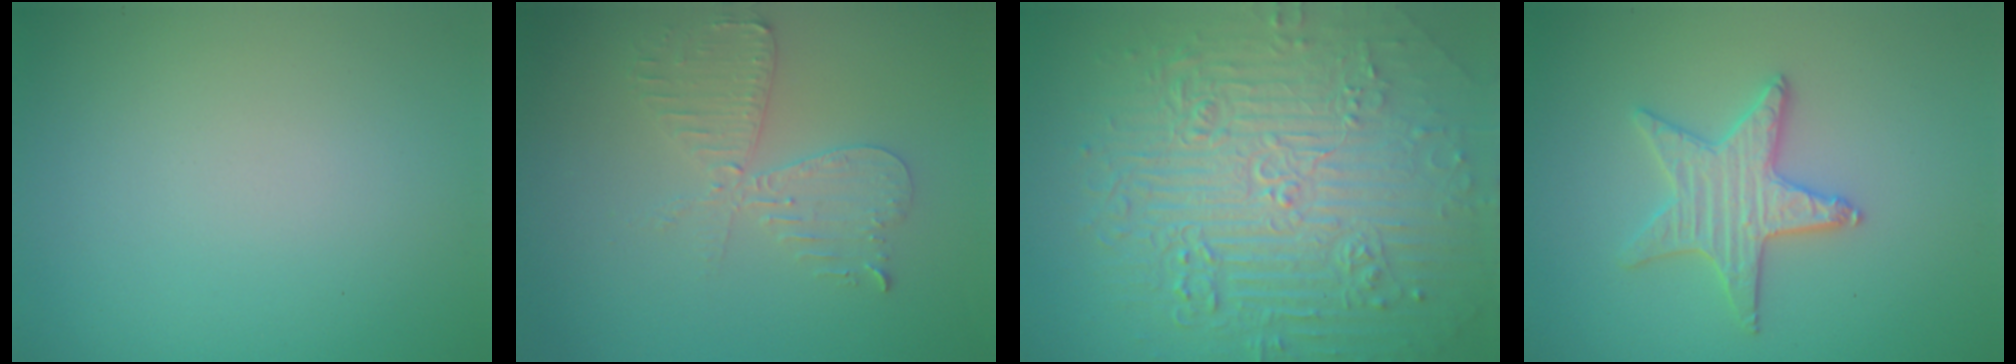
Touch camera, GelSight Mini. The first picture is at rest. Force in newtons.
{"total": 2.6, "press": 2.5, "slide": 0.5}
{"total": 10.9, "press": 7.3, "slide": 8.2}
{"total": 3.4, "press": 3.3, "slide": 0.7}